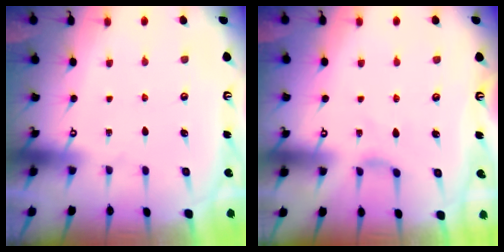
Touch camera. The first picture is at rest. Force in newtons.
{"total": 2.3, "press": 2.2, "slide": 0.6}